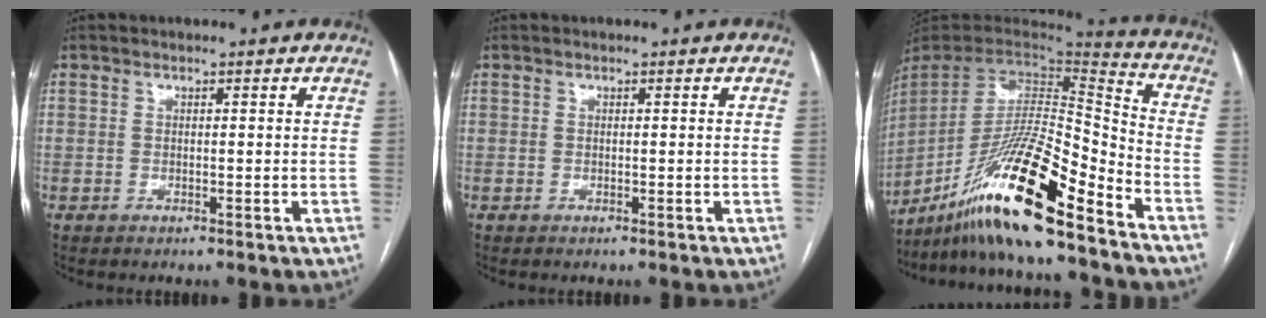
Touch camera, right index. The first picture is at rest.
{"total": 0.0}
{"total": 21.6, "force": [-15.1, 1.4, 15.4], "torque": [-0.296, -0.018, -0.277]}